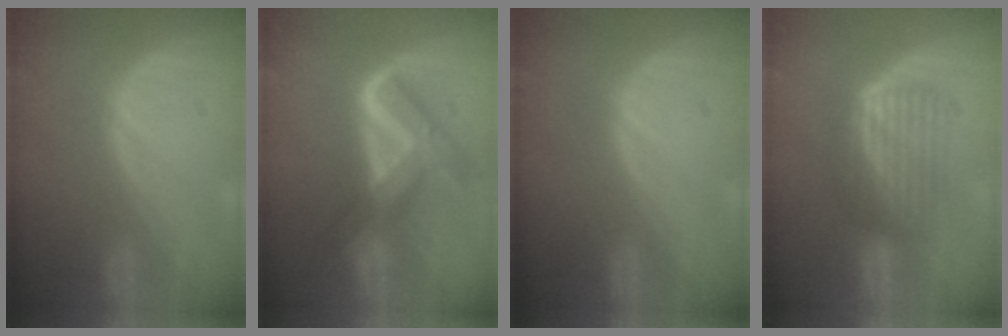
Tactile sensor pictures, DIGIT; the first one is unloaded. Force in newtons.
{"total": 8.3, "press": 8.3, "slide": 0.6}
{"total": 0.0}
{"total": 7.0, "press": 5.9, "slide": 3.8}